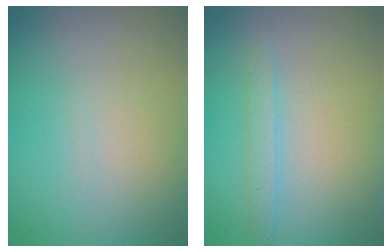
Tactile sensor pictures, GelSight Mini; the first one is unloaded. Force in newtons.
{"total": 1.4, "press": 1.4, "slide": 0.1}